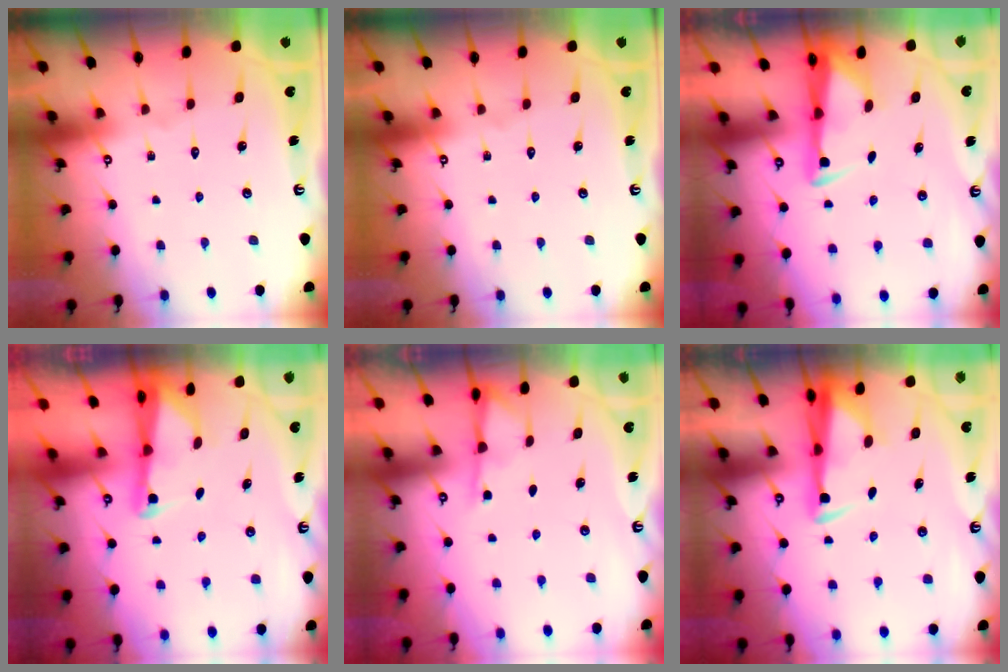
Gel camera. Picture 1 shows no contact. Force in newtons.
{"total": 0.0}
{"total": 3.1, "press": 2.9, "slide": 0.9}
{"total": 1.8, "press": 1.7, "slide": 0.3}
{"total": 2.5, "press": 2.5, "slide": 0.4}
{"total": 3.4, "press": 3.3, "slide": 0.7}